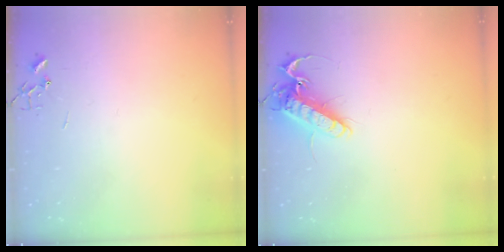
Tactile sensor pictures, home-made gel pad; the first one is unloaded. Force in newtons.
{"total": 13.7, "press": 13.5, "slide": 2.3}